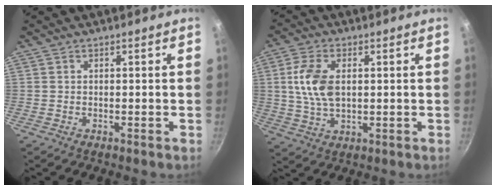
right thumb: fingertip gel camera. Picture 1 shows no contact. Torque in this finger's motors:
{"motor_torque": [-0.25, 0.69, 0.18, 0.26, 0.05]}